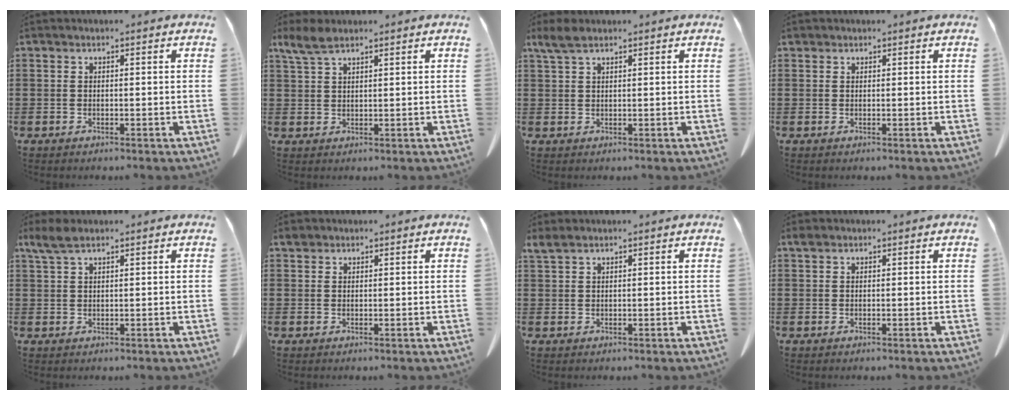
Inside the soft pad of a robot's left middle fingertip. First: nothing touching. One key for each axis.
{"total": 4.1, "fx": 2.8, "fy": 1.4, "fz": 2.7, "tx": -0.068, "ty": 0.001, "tz": 0.050}
{"total": 3.0, "fx": 1.9, "fy": 1.0, "fz": 2.2, "tx": -0.055, "ty": 0.000, "tz": 0.033}
{"total": 0.7, "fx": 0.5, "fy": 0.5, "fz": 0.1, "tx": -0.005, "ty": 0.004, "tz": 0.009}
{"total": 3.5, "fx": 2.2, "fy": 1.1, "fz": 2.5, "tx": -0.061, "ty": 0.001, "tz": 0.037}
{"total": 1.5, "fx": 1.2, "fy": 0.7, "fz": 0.3, "tx": -0.012, "ty": 0.005, "tz": 0.024}
{"total": 1.8, "fx": 1.4, "fy": 0.5, "fz": 1.0, "tx": -0.025, "ty": 0.002, "tz": 0.027}
{"total": 0.9, "fx": 0.6, "fy": 0.5, "fz": 0.4, "tx": -0.011, "ty": 0.004, "tz": 0.012}